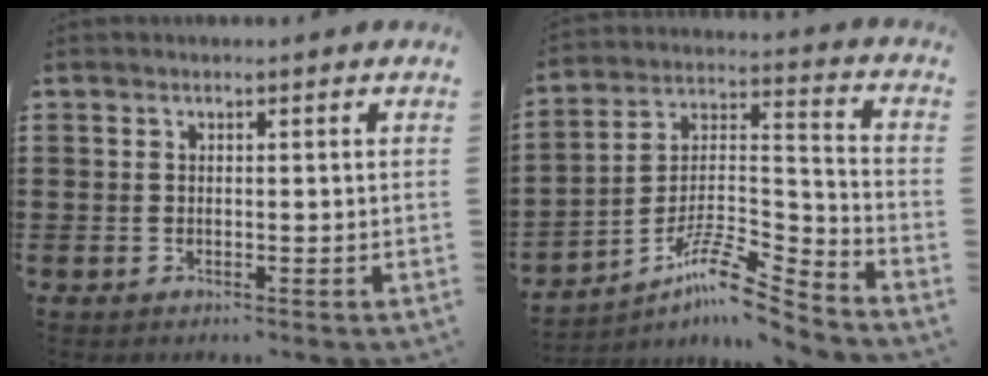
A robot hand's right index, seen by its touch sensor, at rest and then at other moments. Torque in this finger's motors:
{"motor_torque": [-1.85, -0.23, -0.80, -0.21]}